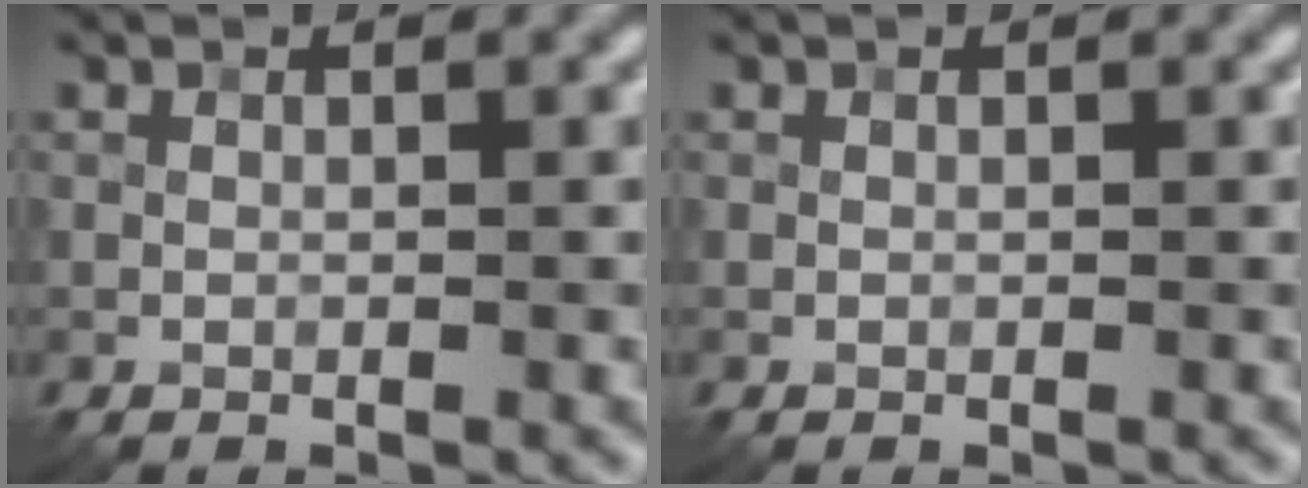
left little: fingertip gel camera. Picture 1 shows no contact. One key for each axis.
{"total": 0.0}